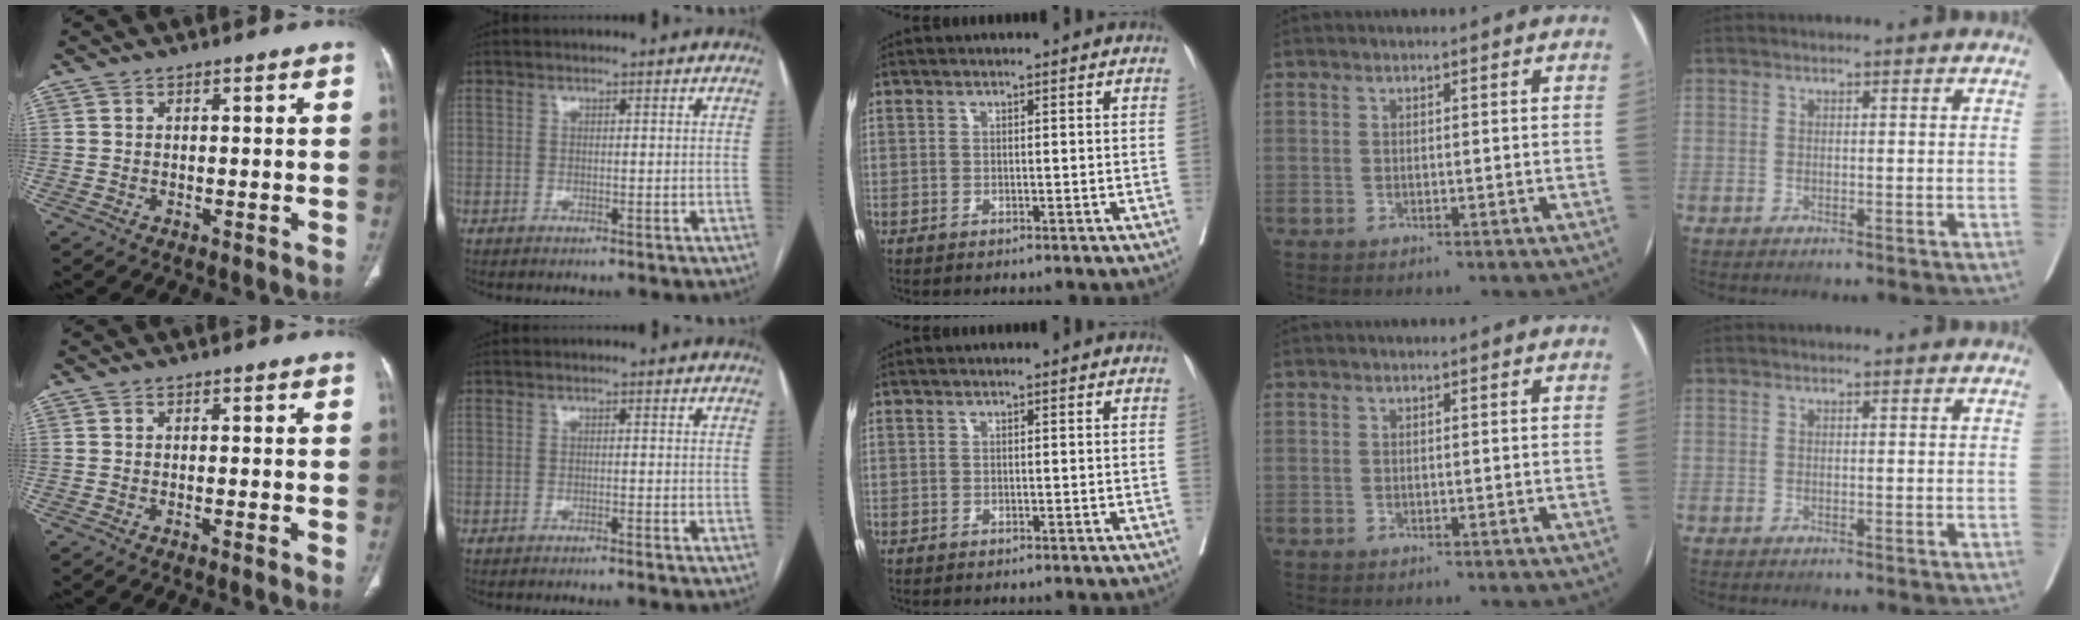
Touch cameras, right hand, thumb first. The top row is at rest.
{"thumb": {"total": 1.6, "force": [-0.4, 0.1, 1.5], "torque": [-0.030, -0.004, -0.006]}, "index": {"total": 2.0, "force": [-1.7, -0.5, 0.9], "torque": [-0.011, 0.005, -0.024]}}